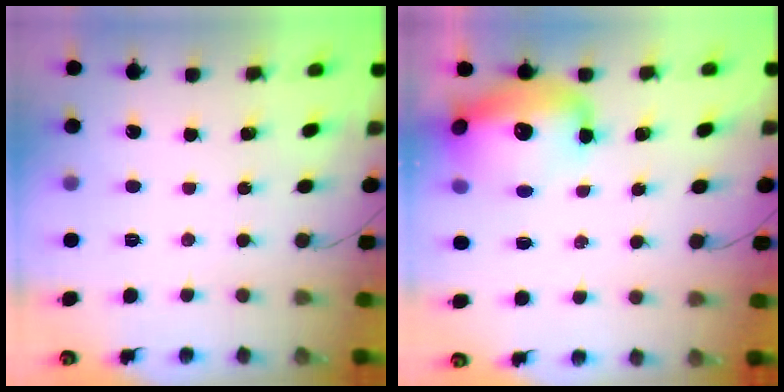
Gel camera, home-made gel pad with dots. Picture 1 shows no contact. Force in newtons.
{"total": 16.7, "press": 16.3, "slide": 3.4}